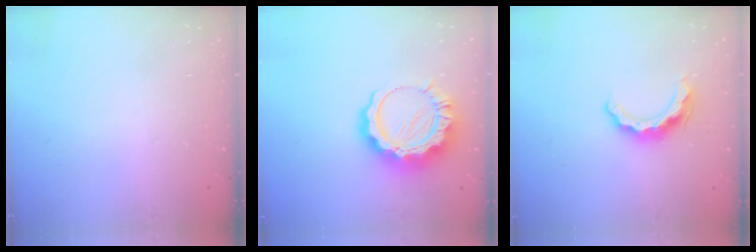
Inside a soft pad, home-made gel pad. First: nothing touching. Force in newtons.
{"total": 13.7, "press": 13.6, "slide": 1.2}
{"total": 10.0, "press": 10.0, "slide": 1.3}